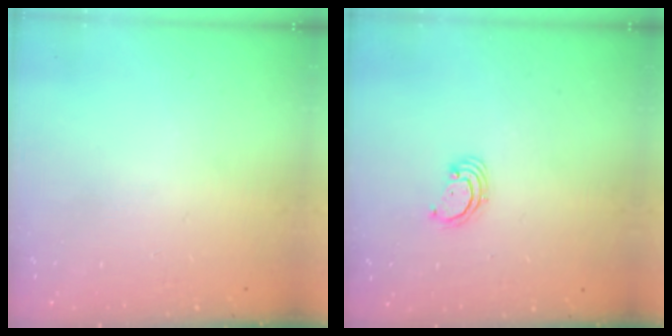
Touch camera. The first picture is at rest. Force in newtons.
{"total": 2.8, "press": 2.8, "slide": 0.2}